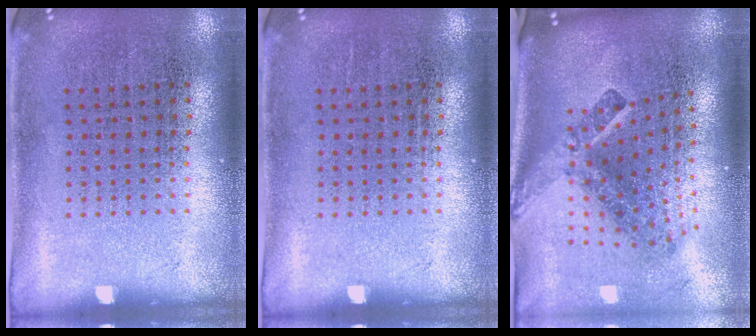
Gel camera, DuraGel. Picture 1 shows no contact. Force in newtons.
{"total": 0.0}
{"total": 2.9, "press": 1.8, "slide": 2.3}